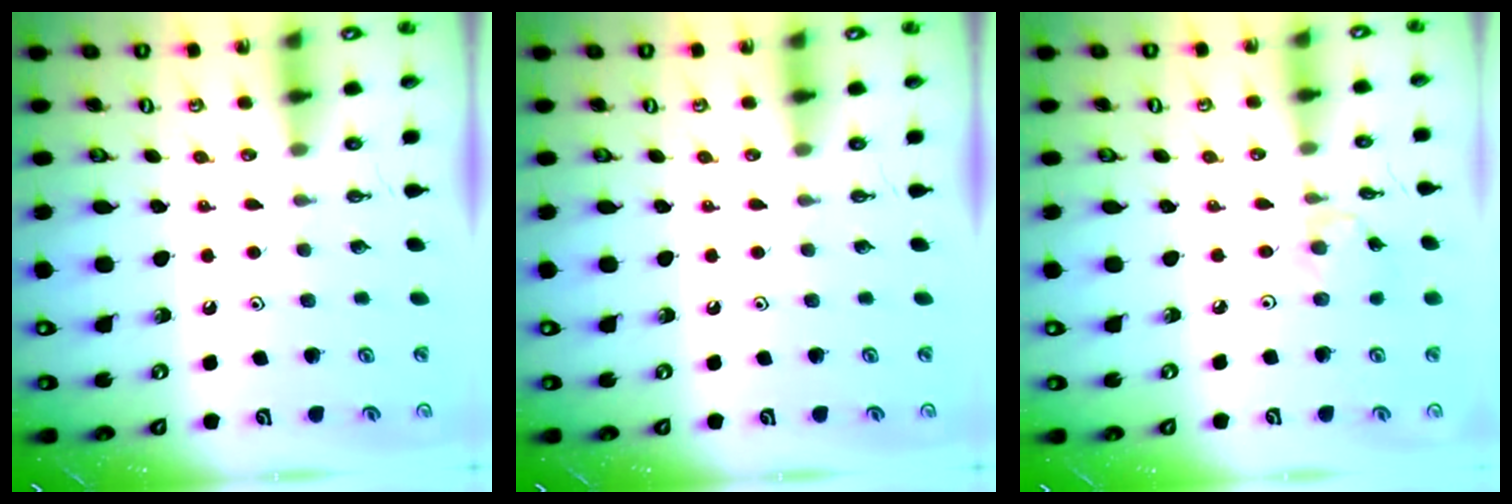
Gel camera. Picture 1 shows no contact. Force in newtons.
{"total": 0.0}
{"total": 0.9, "press": 0.9, "slide": 0.3}